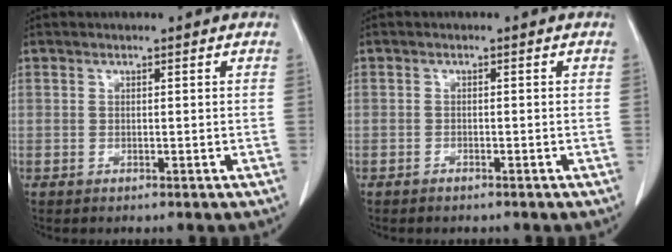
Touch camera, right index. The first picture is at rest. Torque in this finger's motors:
{"motor_torque": [0.07, -0.24, -0.08, -0.03]}